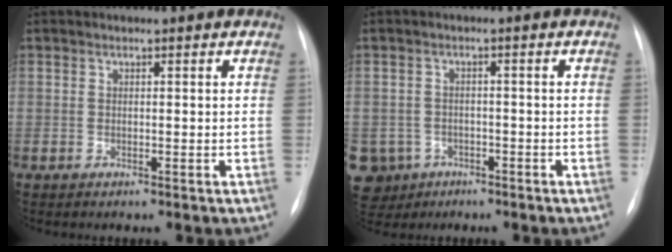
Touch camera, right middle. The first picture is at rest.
{"total": 9.0, "force": [-4.3, 7.8, 1.4], "torque": [-0.058, 0.009, -0.059]}